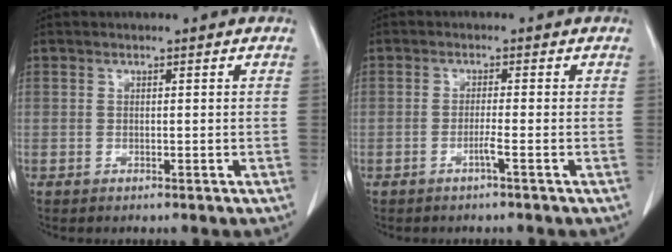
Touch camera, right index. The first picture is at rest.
{"total": 1.7, "force": [-0.9, -0.5, 1.3], "torque": [-0.024, -0.001, -0.019]}